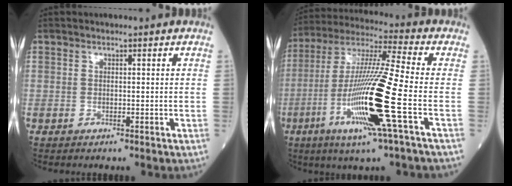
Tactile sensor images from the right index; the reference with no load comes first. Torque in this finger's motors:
{"motor_torque": [2.14, 0.00, 1.05, 0.21]}